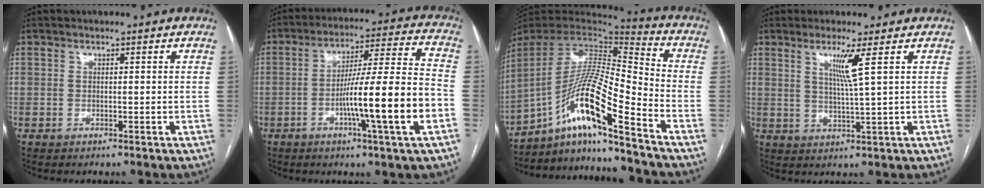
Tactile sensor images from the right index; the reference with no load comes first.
{"total": 15.8, "force": [-4.9, -0.7, 15.0], "torque": [-0.246, 0.002, -0.080]}
{"total": 17.1, "force": [-11.1, 0.0, 13.0], "torque": [-0.256, 0.005, -0.202]}
{"total": 4.7, "force": [2.0, -1.3, 4.0], "torque": [-0.078, -0.012, 0.040]}